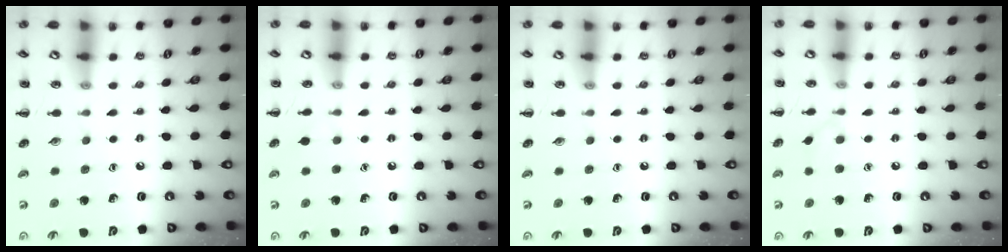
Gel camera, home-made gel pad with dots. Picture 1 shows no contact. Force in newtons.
{"total": 3.4, "press": 3.1, "slide": 1.3}
{"total": 0.0}
{"total": 4.2, "press": 3.9, "slide": 1.6}